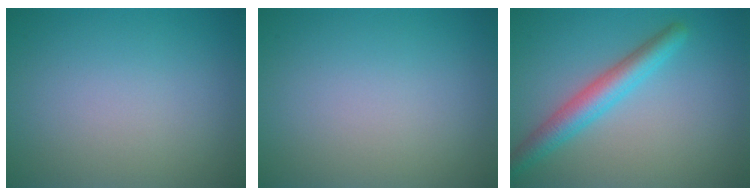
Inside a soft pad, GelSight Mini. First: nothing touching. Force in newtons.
{"total": 0.0}
{"total": 3.8, "press": 3.8, "slide": 0.1}